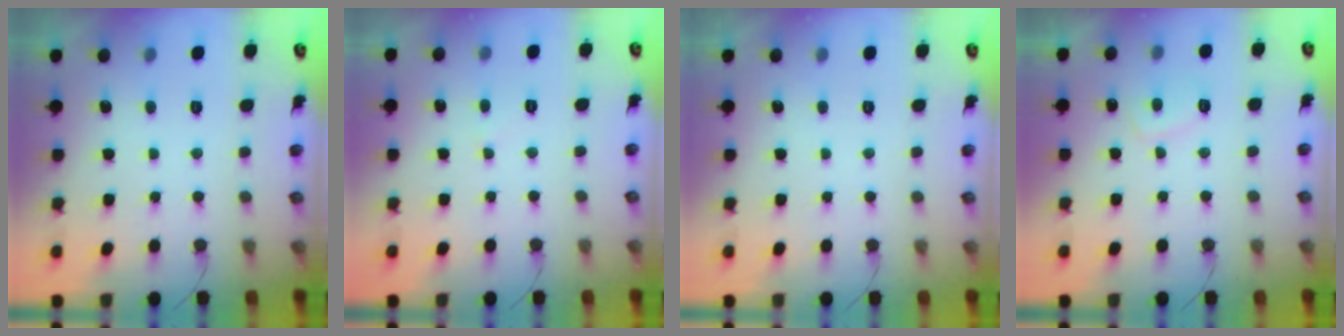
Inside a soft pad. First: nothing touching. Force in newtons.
{"total": 3.0, "press": 3.0, "slide": 0.3}
{"total": 0.0}
{"total": 3.5, "press": 3.4, "slide": 0.8}